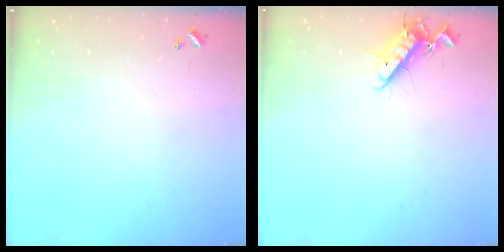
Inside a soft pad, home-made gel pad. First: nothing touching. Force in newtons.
{"total": 12.1, "press": 11.9, "slide": 2.0}